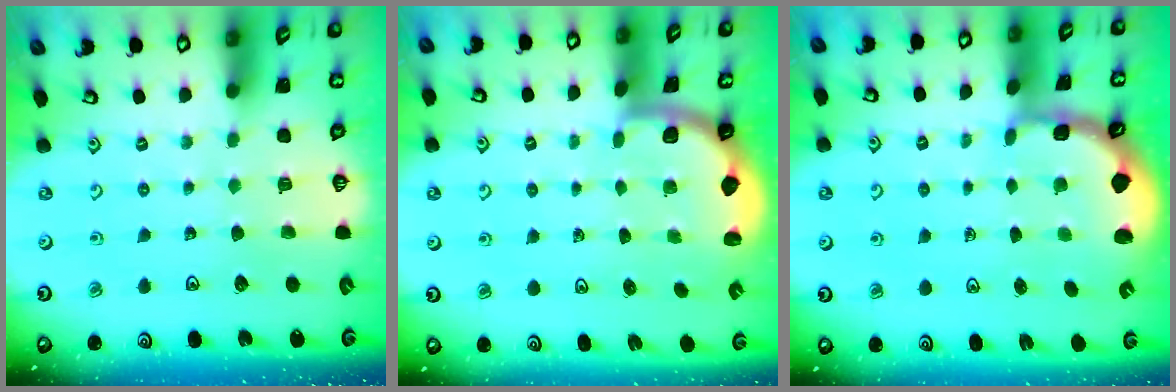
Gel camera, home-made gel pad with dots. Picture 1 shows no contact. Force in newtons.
{"total": 1.7, "press": 1.7, "slide": 0.3}
{"total": 1.8, "press": 1.7, "slide": 0.5}